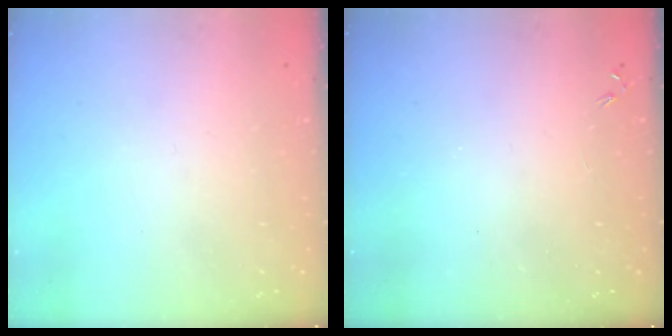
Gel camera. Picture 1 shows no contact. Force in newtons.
{"total": 0.0}